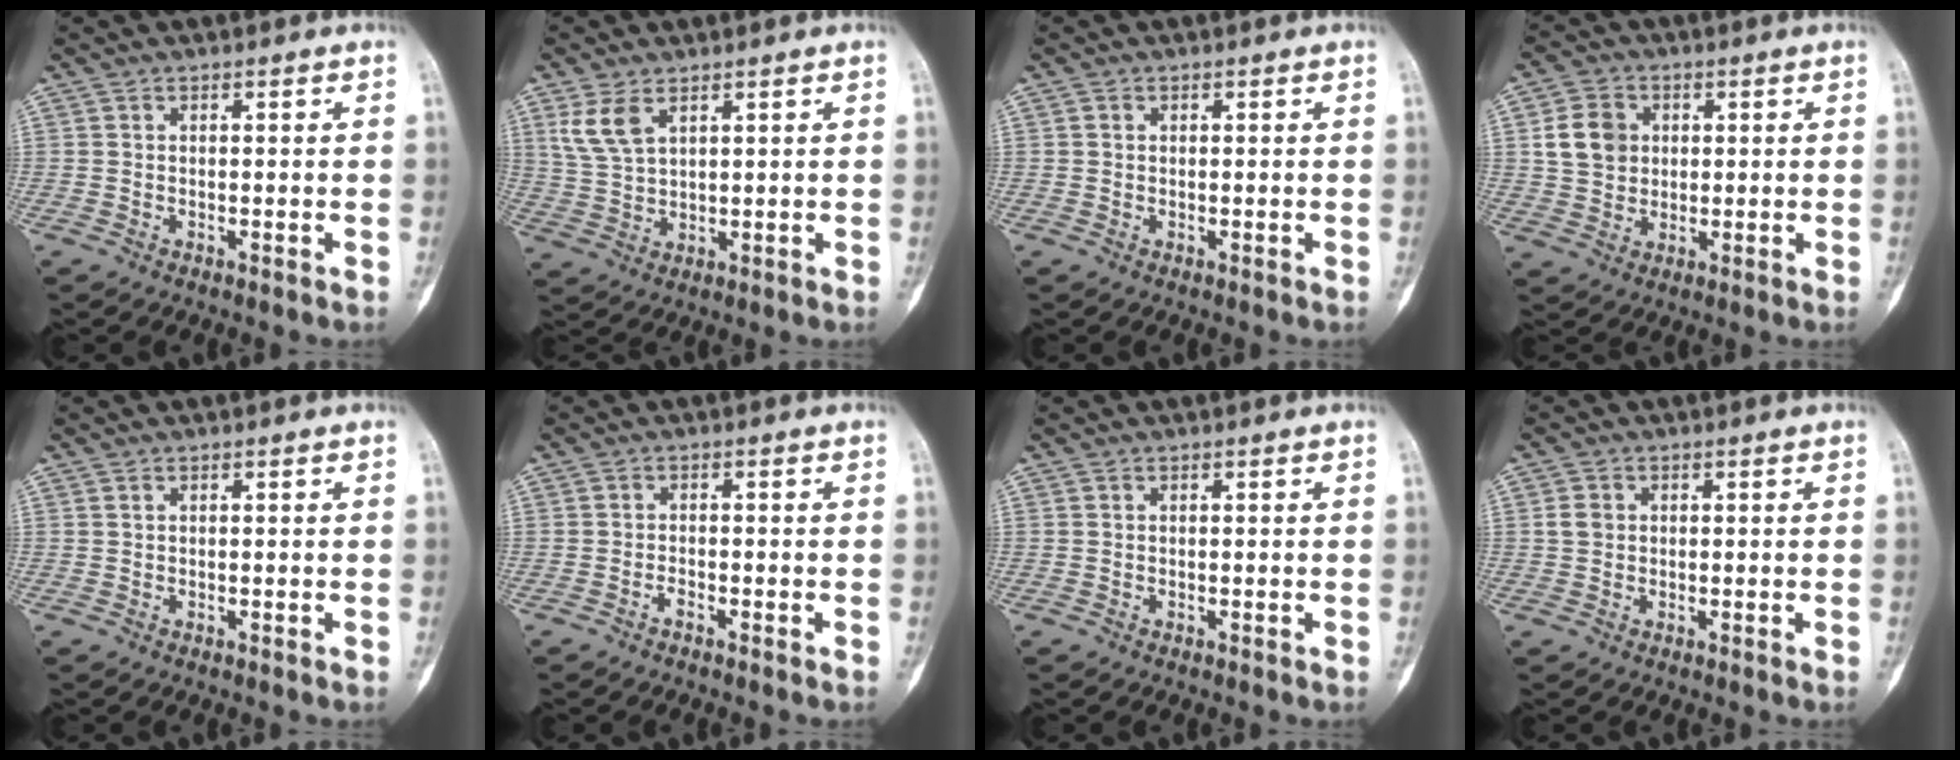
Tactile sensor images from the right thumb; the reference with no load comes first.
{"total": 6.1, "force": [3.1, 3.1, 4.1], "torque": [-0.085, -0.008, 0.074]}
{"total": 0.5, "force": [0.1, 0.5, 0.2], "torque": [-0.001, 0.002, 0.002]}
{"total": 7.7, "force": [1.7, 6.4, 3.9], "torque": [-0.050, -0.002, 0.031]}
{"total": 0.0}
{"total": 1.0, "force": [-0.8, 0.3, 0.5], "torque": [-0.010, 0.006, -0.017]}
{"total": 0.0}
{"total": 2.3, "force": [0.3, 2.0, 1.0], "torque": [-0.013, 0.004, 0.005]}